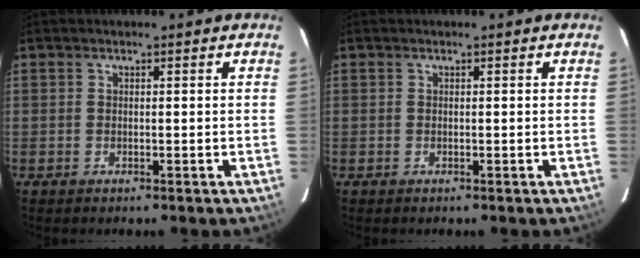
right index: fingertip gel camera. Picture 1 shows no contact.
{"total": 0.0}